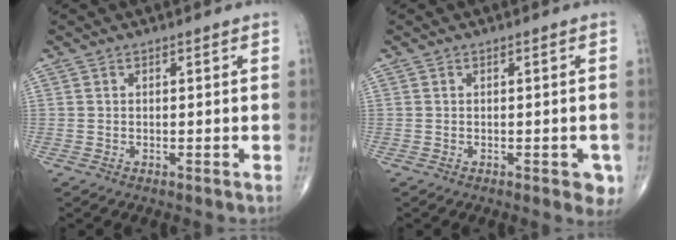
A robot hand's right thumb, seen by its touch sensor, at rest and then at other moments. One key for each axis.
{"total": 3.1, "fx": -1.3, "fy": 1.5, "fz": 2.4, "tx": -0.011, "ty": 0.000, "tz": -0.013}